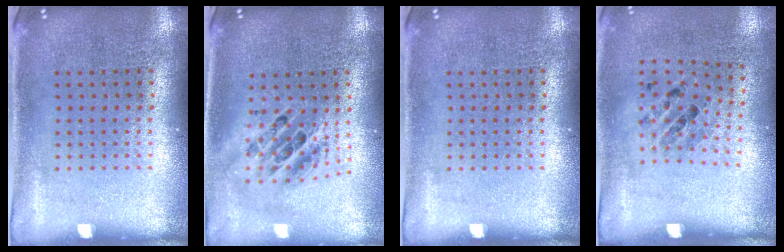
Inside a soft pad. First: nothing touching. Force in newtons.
{"total": 1.9, "press": 1.5, "slide": 1.1}
{"total": 0.0}
{"total": 1.0, "press": 0.8, "slide": 0.6}